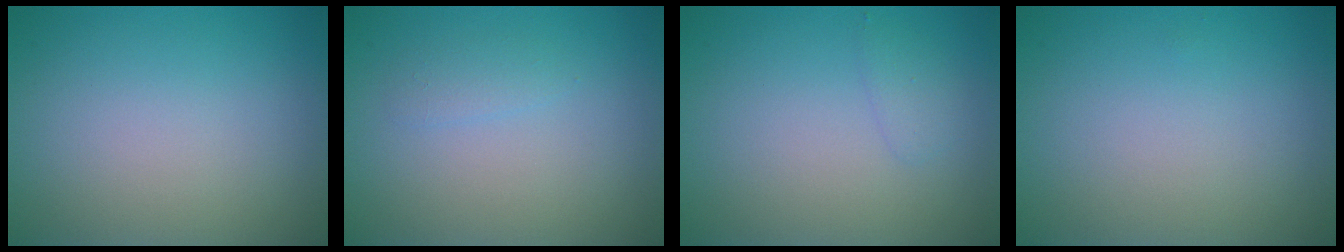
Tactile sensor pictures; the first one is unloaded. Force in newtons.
{"total": 1.0, "press": 1.0, "slide": 0.0}
{"total": 1.0, "press": 0.9, "slide": 0.1}
{"total": 0.0}